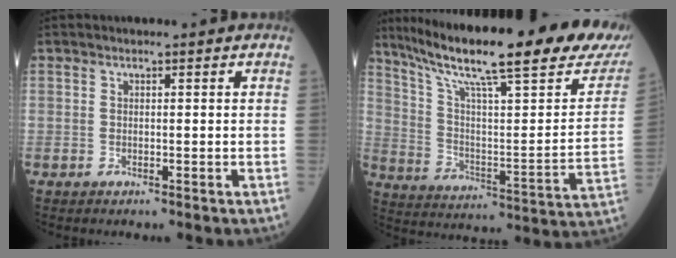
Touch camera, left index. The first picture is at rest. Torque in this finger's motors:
{"motor_torque": [0.98, -1.15, 0.61, 0.18]}